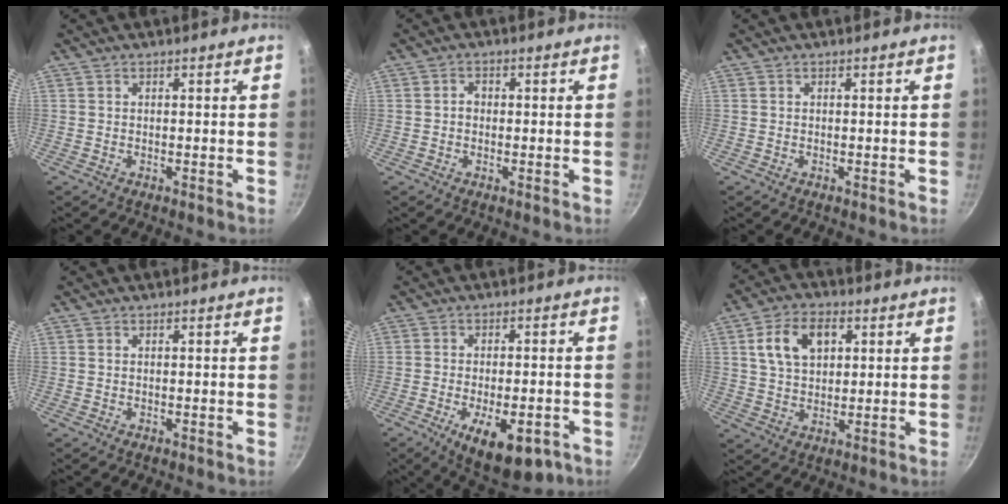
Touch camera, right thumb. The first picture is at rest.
{"total": 1.7, "force": [-0.1, 1.4, 1.0], "torque": [-0.012, 0.008, -0.003]}
{"total": 0.0}
{"total": 0.0}
{"total": 12.6, "force": [-5.6, 5.5, 9.8], "torque": [-0.124, 0.013, -0.069]}
{"total": 10.4, "force": [3.1, 6.9, 7.1], "torque": [-0.110, 0.004, 0.052]}